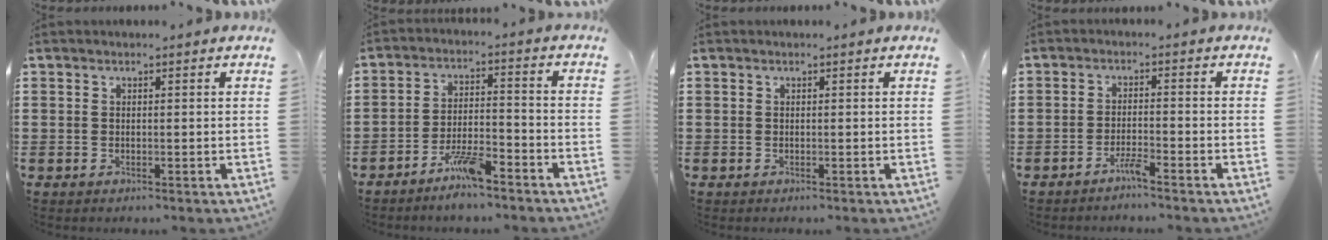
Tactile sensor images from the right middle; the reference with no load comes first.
{"total": 6.1, "force": [-4.8, 0.9, 3.6], "torque": [-0.079, -0.001, -0.092]}
{"total": 0.0}
{"total": 2.5, "force": [-2.0, -0.1, 1.4], "torque": [-0.033, -0.002, -0.039]}